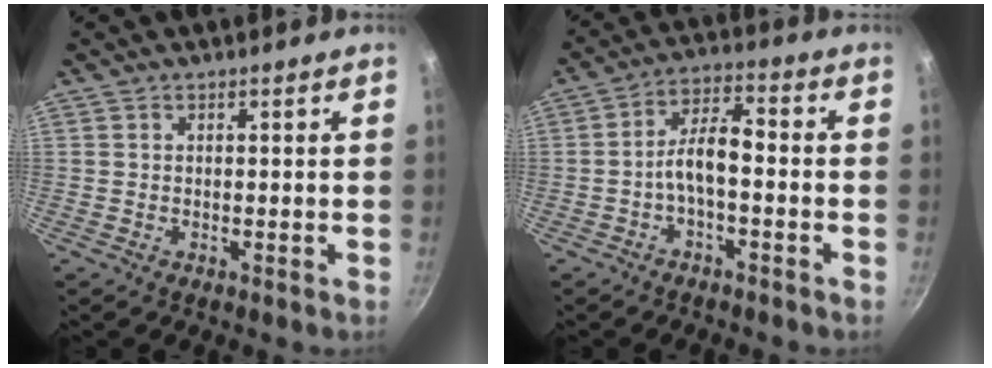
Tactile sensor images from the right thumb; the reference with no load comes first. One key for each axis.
{"total": 7.1, "fx": -1.6, "fy": 3.0, "fz": 6.2, "tx": -0.113, "ty": 0.039, "tz": -0.034}